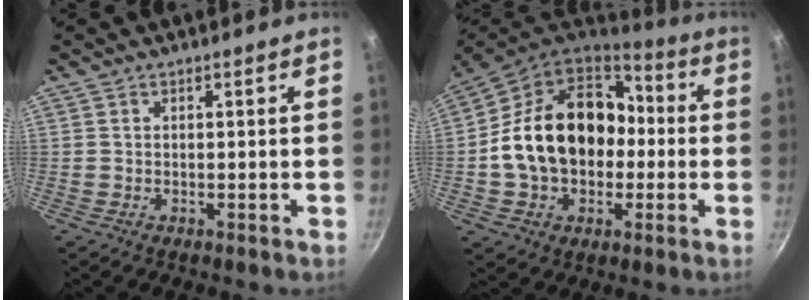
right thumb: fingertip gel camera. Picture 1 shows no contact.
{"total": 22.2, "force": [-0.3, 16.7, 14.7], "torque": [-0.232, 0.050, -0.003]}